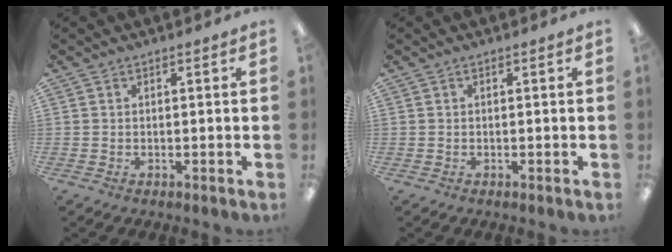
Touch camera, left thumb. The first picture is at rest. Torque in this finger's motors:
{"motor_torque": [-0.02, 0.02, 0.10, 0.06, 0.00]}